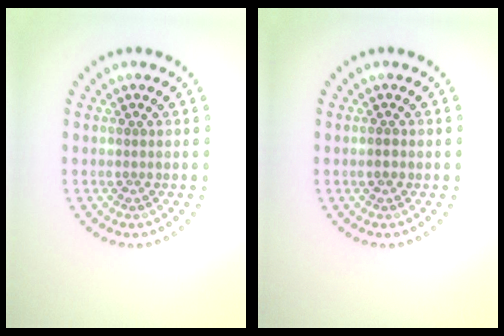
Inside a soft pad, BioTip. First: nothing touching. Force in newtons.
{"total": 0.8, "press": 0.8, "slide": 0.1}